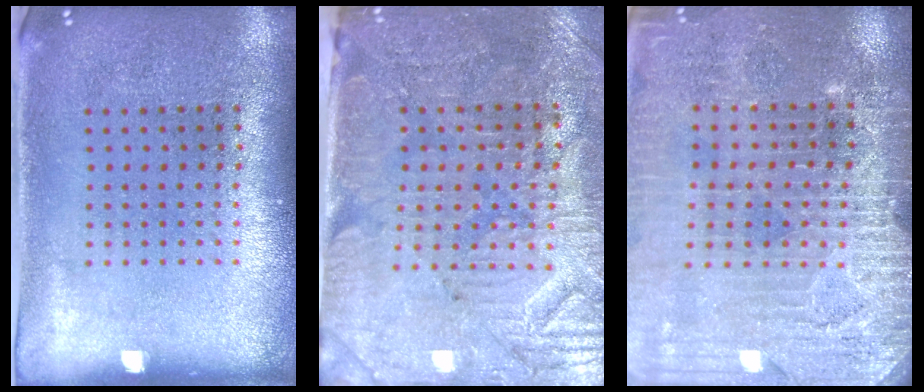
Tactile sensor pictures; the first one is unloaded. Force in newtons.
{"total": 3.6, "press": 3.4, "slide": 1.2}
{"total": 3.4, "press": 3.4, "slide": 0.1}